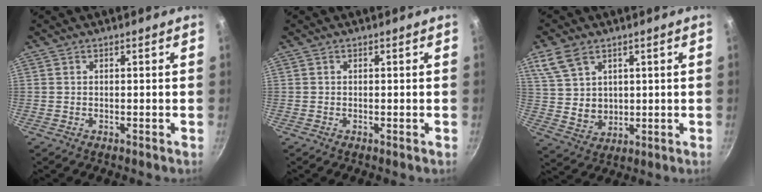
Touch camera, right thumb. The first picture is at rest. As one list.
[{"total": 0.0}, {"total": 9.0, "force": [4.4, 6.4, 4.6], "torque": [-0.070, -0.017, 0.099]}]